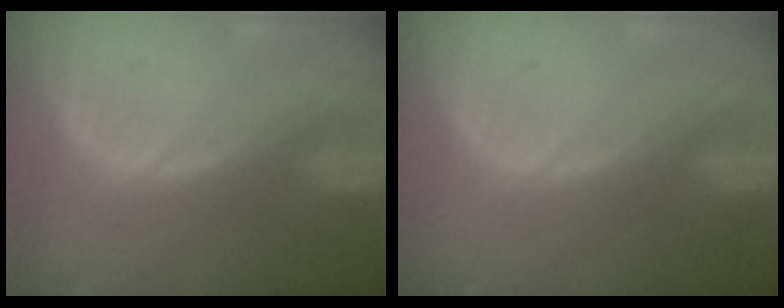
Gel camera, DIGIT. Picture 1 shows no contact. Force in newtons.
{"total": 0.0}